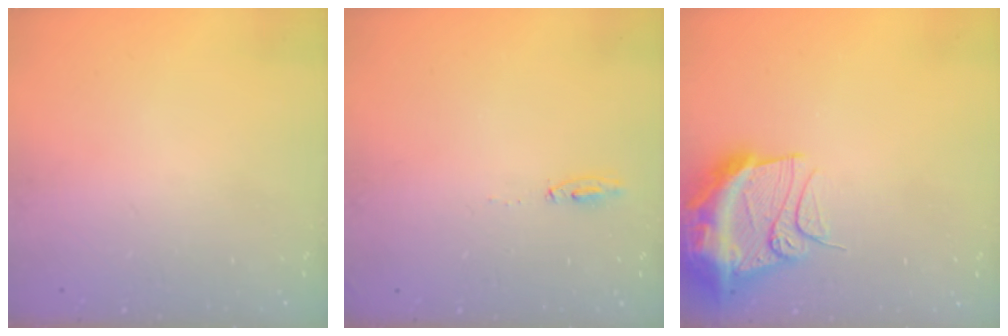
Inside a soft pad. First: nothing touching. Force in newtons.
{"total": 16.2, "press": 5.8, "slide": 15.1}
{"total": 15.8, "press": 15.7, "slide": 1.6}